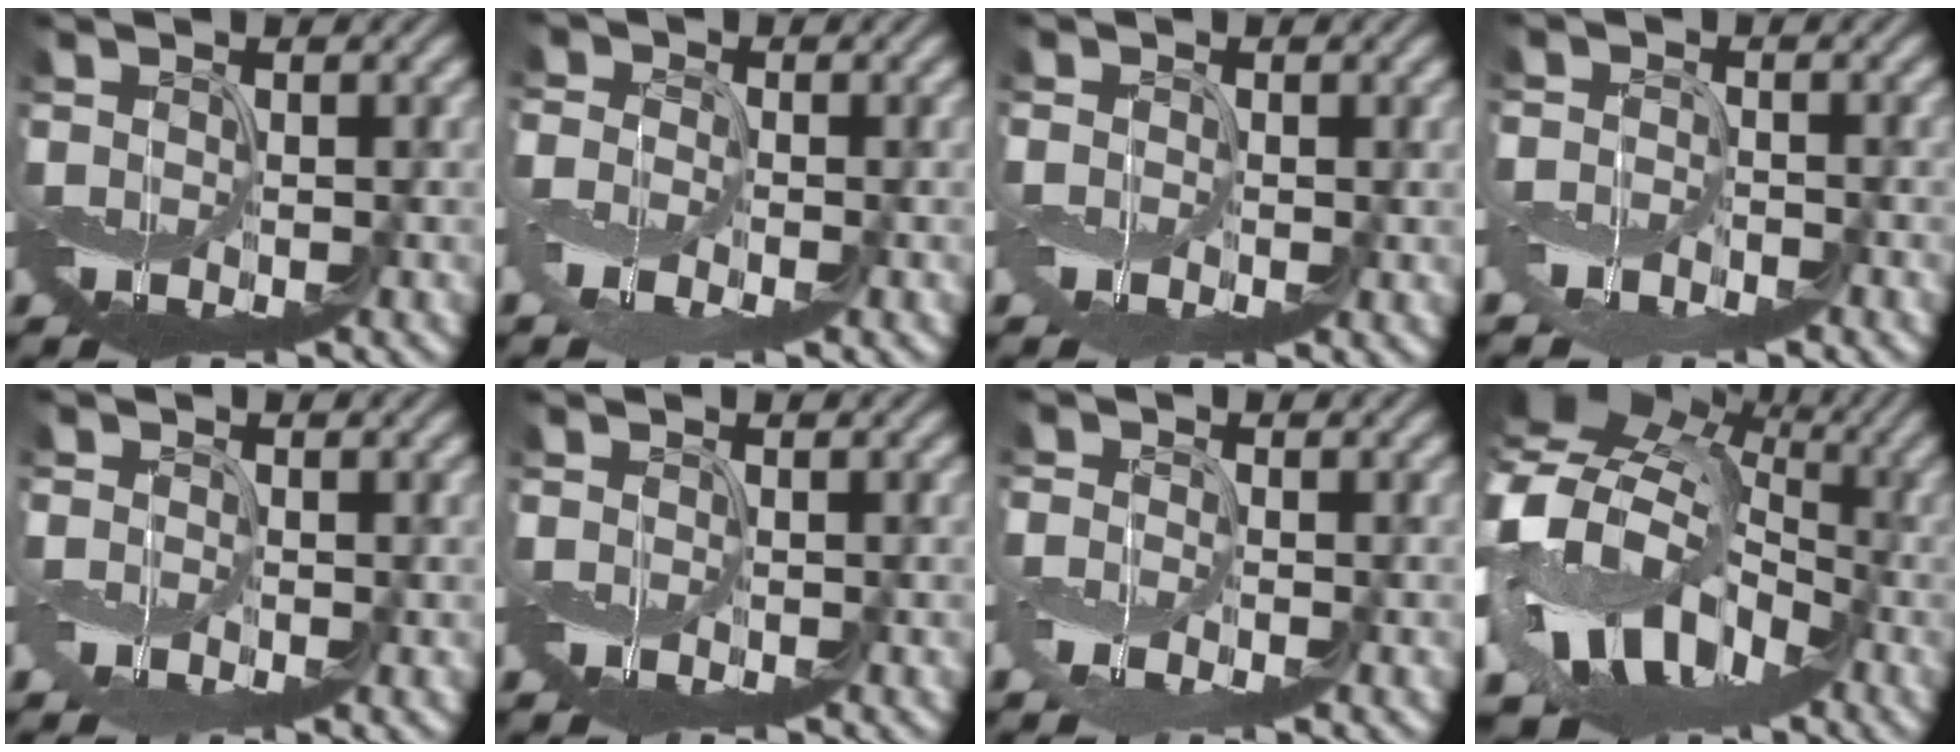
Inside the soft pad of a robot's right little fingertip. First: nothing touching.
{"total": 2.8, "force": [-1.4, 1.7, 1.8], "torque": [-0.046, -0.001, -0.036]}
{"total": 1.8, "force": [-0.3, 1.4, 1.1], "torque": [-0.024, -0.004, -0.007]}
{"total": 2.9, "force": [-2.1, 1.4, 1.4], "torque": [-0.025, -0.004, -0.052]}
{"total": 1.9, "force": [-0.7, 1.4, 1.1], "torque": [-0.026, -0.005, -0.013]}
{"total": 0.5, "force": [-0.4, 0.3, 0.2], "torque": [-0.005, -0.003, -0.008]}
{"total": 2.1, "force": [-1.3, 1.1, 1.3], "torque": [-0.030, -0.002, -0.033]}
{"total": 17.6, "force": [-2.7, 13.3, 11.2], "torque": [-0.208, -0.018, -0.047]}